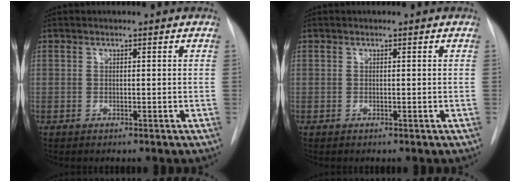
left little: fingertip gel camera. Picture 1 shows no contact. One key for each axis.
{"total": 0.0}